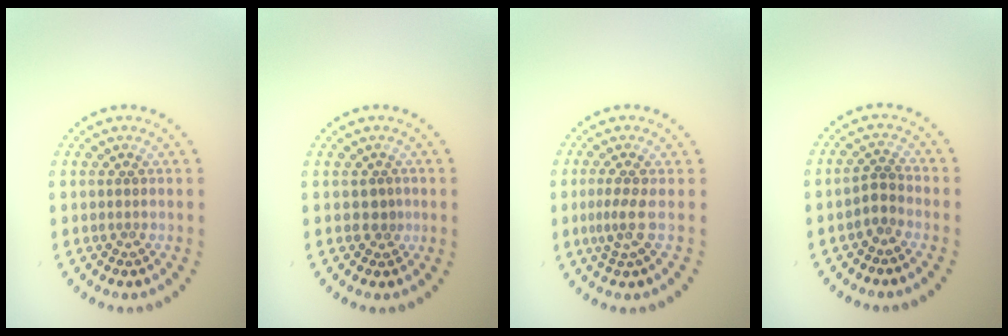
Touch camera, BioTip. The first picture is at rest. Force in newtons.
{"total": 1.2, "press": 1.0, "slide": 0.7}
{"total": 2.1, "press": 1.4, "slide": 1.6}
{"total": 1.7, "press": 1.4, "slide": 1.1}